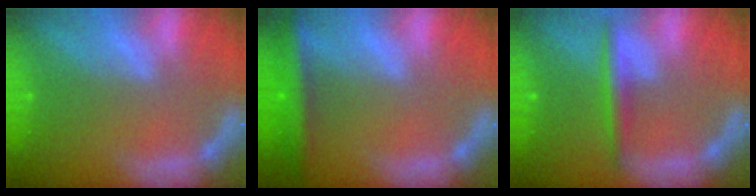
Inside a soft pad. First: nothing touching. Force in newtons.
{"total": 5.0}
{"total": 3.0}